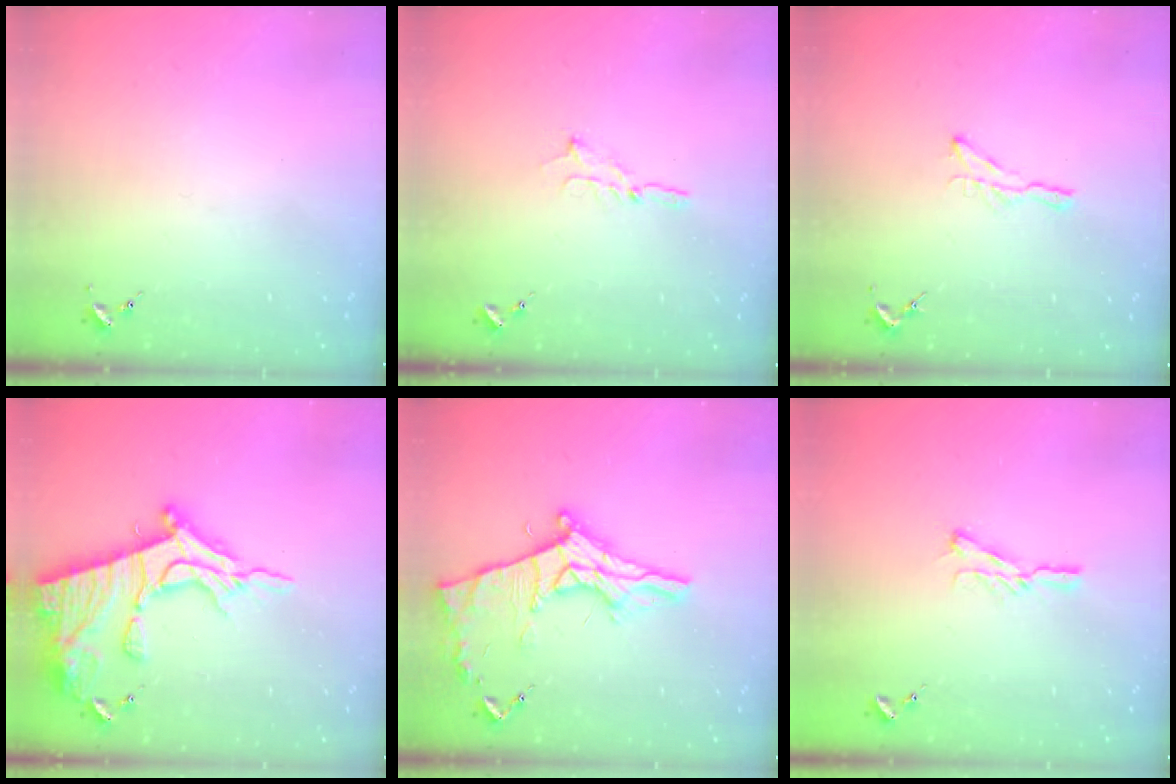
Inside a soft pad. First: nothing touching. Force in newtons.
{"total": 1.6, "press": 1.6, "slide": 0.1}
{"total": 5.8, "press": 5.8, "slide": 0.4}
{"total": 22.5, "press": 22.4, "slide": 1.6}
{"total": 17.3, "press": 17.3, "slide": 1.0}
{"total": 6.4, "press": 6.3, "slide": 0.6}